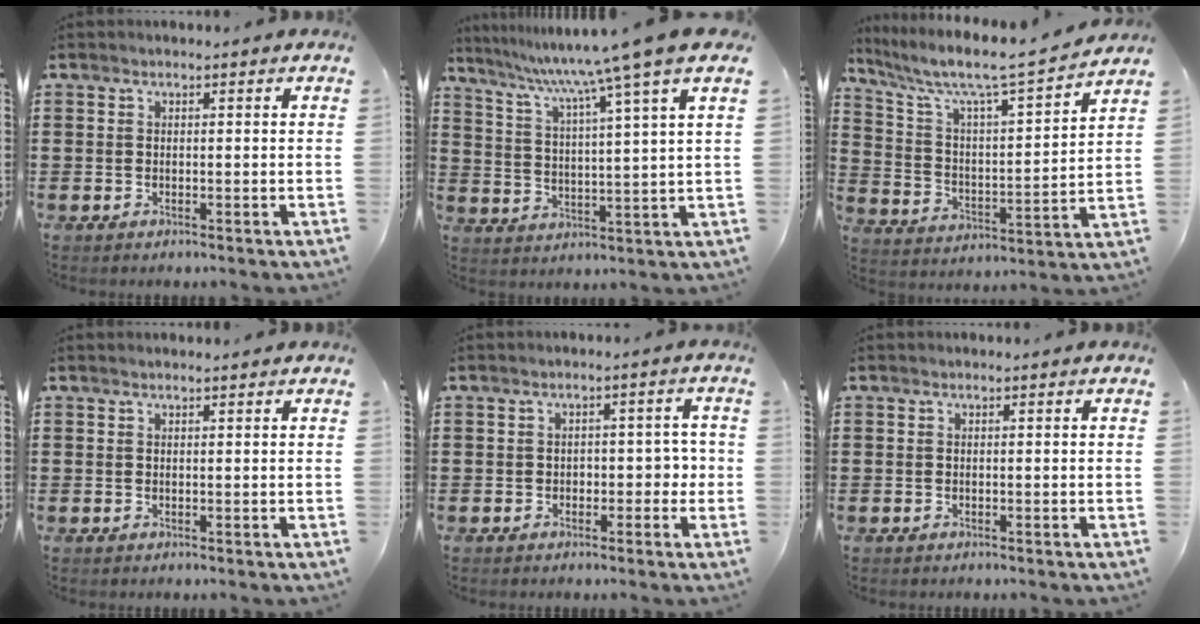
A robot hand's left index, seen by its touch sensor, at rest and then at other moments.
{"total": 8.8, "force": [6.7, -1.9, 5.4], "torque": [-0.130, -0.040, 0.099]}
{"total": 6.5, "force": [5.7, 0.3, 3.1], "torque": [-0.092, -0.051, 0.087]}
{"total": 0.5, "force": [0.4, 0.0, 0.3], "torque": [-0.006, -0.002, 0.009]}
{"total": 3.1, "force": [-0.6, 2.0, 2.3], "torque": [-0.038, 0.004, -0.020]}
{"total": 0.0}